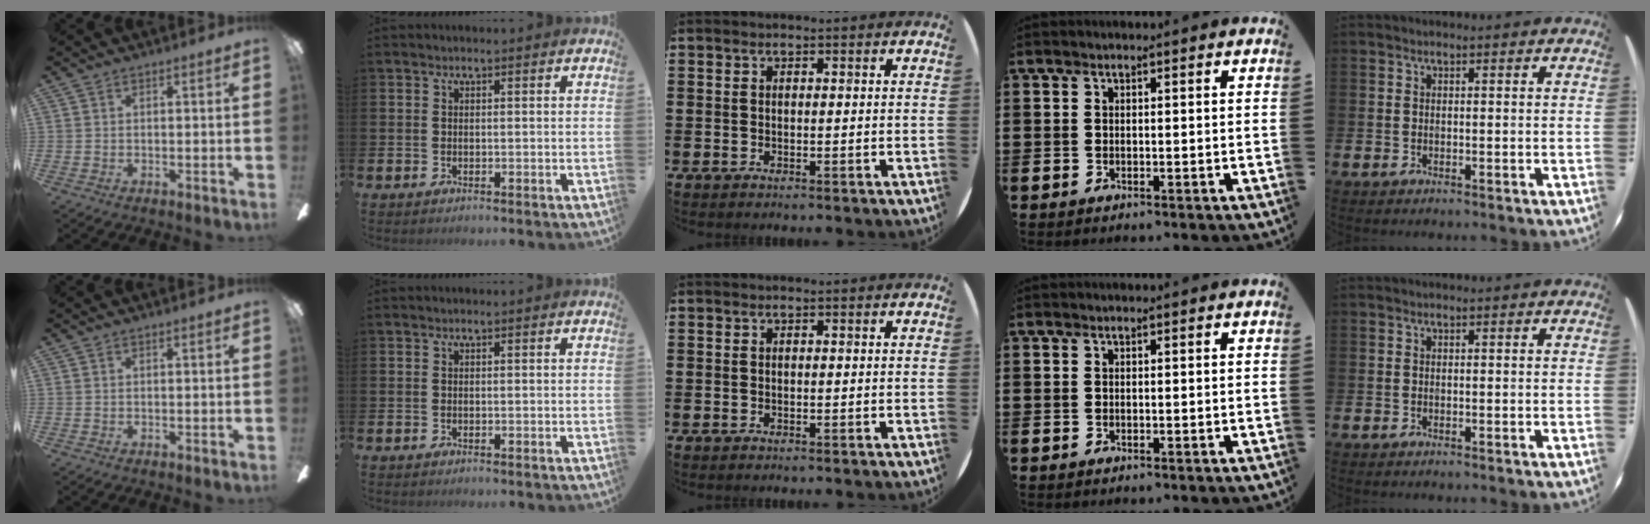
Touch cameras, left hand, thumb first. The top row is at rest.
{}